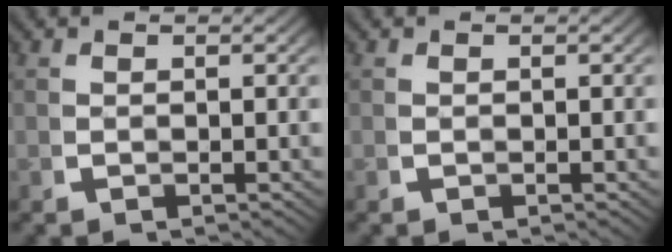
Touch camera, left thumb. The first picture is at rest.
{"total": 0.0}